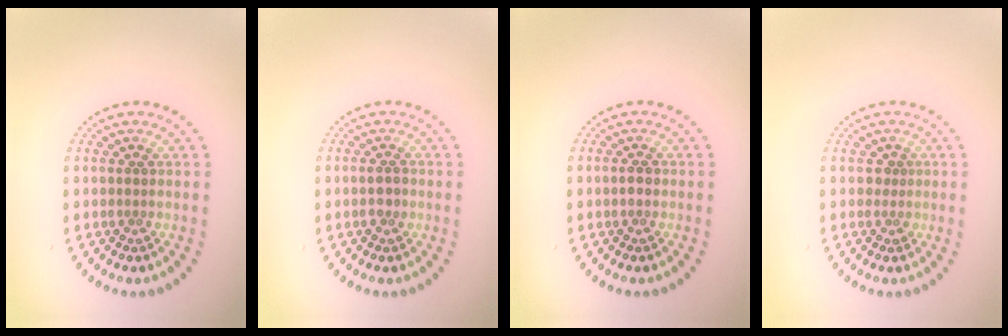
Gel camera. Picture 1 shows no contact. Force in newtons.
{"total": 1.2, "press": 1.2, "slide": 0.2}
{"total": 0.8, "press": 0.8, "slide": 0.1}
{"total": 1.1, "press": 0.8, "slide": 0.7}